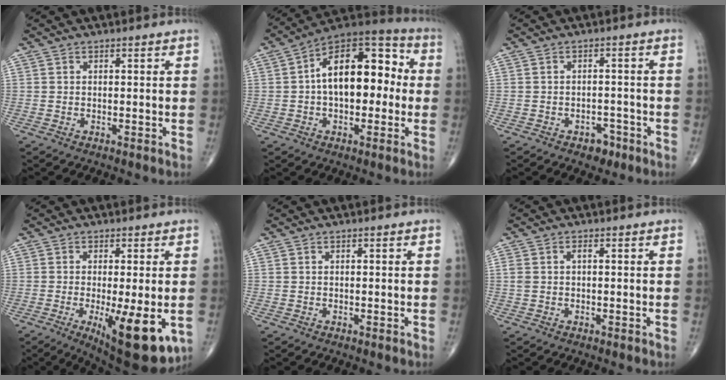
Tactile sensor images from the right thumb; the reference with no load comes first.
{"total": 17.7, "force": [0.9, 10.0, 14.5], "torque": [-0.191, 0.046, 0.000]}
{"total": 3.3, "force": [-2.0, 2.1, 1.5], "torque": [-0.004, 0.013, -0.024]}
{"total": 13.8, "force": [-3.8, 4.0, 12.6], "torque": [-0.170, -0.024, -0.044]}
{"total": 0.0}
{"total": 1.7, "force": [0.2, 0.9, 1.4], "torque": [-0.040, 0.009, 0.003]}